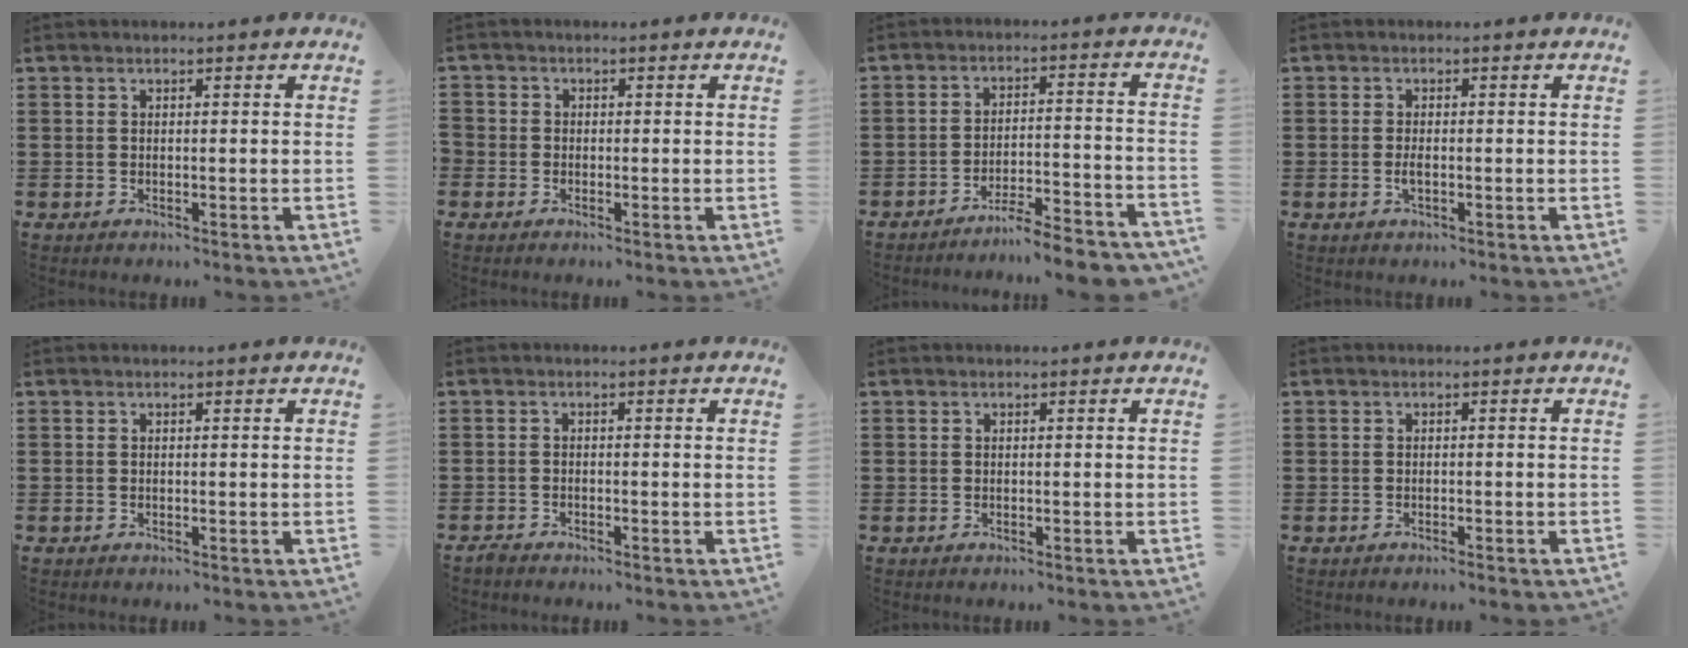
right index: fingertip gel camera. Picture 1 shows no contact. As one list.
[{"total": 1.0, "force": [-0.6, 0.9, 0.0], "torque": [0.000, 0.003, -0.014]}, {"total": 5.6, "force": [-5.3, -0.3, 1.8], "torque": [-0.029, -0.004, -0.102]}, {"total": 1.5, "force": [-0.3, 0.5, 1.4], "torque": [-0.033, -0.003, -0.009]}, {"total": 0.0}, {"total": 1.1, "force": [-1.0, 0.2, -0.1], "torque": [0.000, 0.005, -0.023]}, {"total": 0.0}, {"total": 0.6, "force": [-0.5, -0.1, 0.3], "torque": [-0.007, -0.003, -0.009]}]